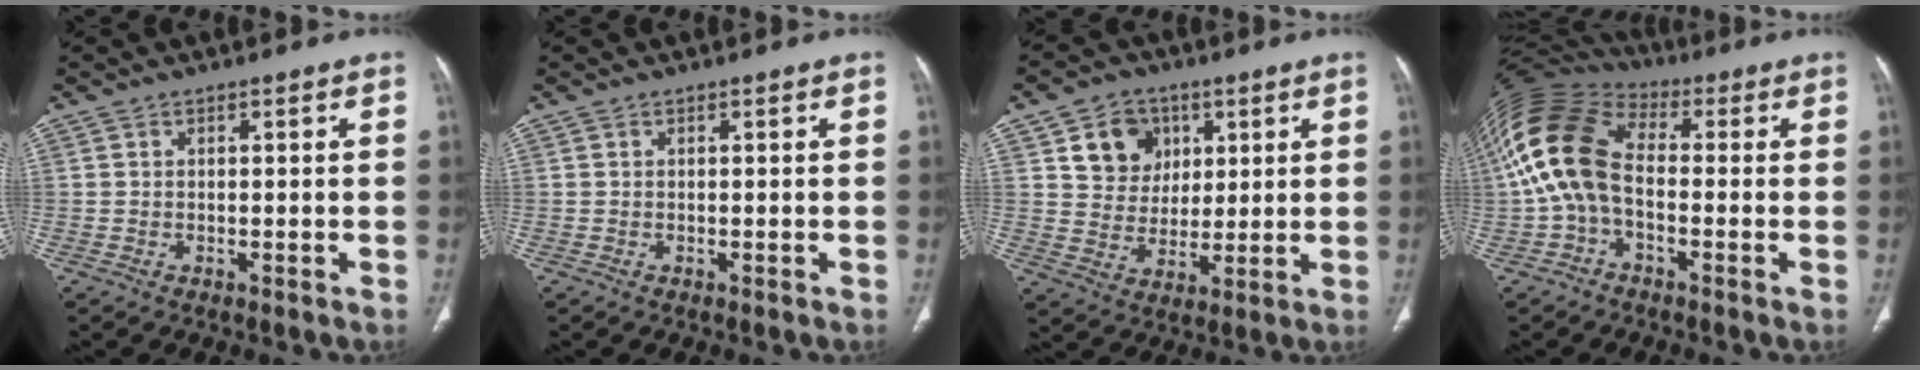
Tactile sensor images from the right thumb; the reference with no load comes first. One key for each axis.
{"total": 0.0}
{"total": 10.0, "fx": 4.0, "fy": 8.4, "fz": 3.6, "tx": -0.020, "ty": -0.014, "tz": 0.072}
{"total": 15.0, "fx": -0.9, "fy": 9.1, "fz": 11.8, "tx": -0.244, "ty": 0.038, "tz": -0.029}